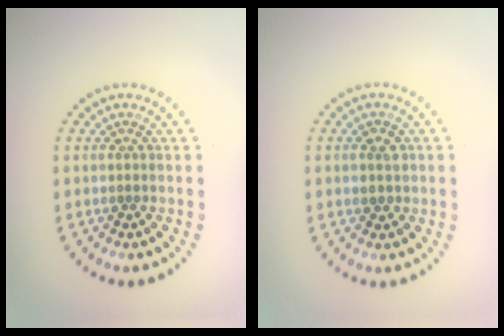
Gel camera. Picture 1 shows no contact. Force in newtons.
{"total": 1.5, "press": 1.5, "slide": 0.2}